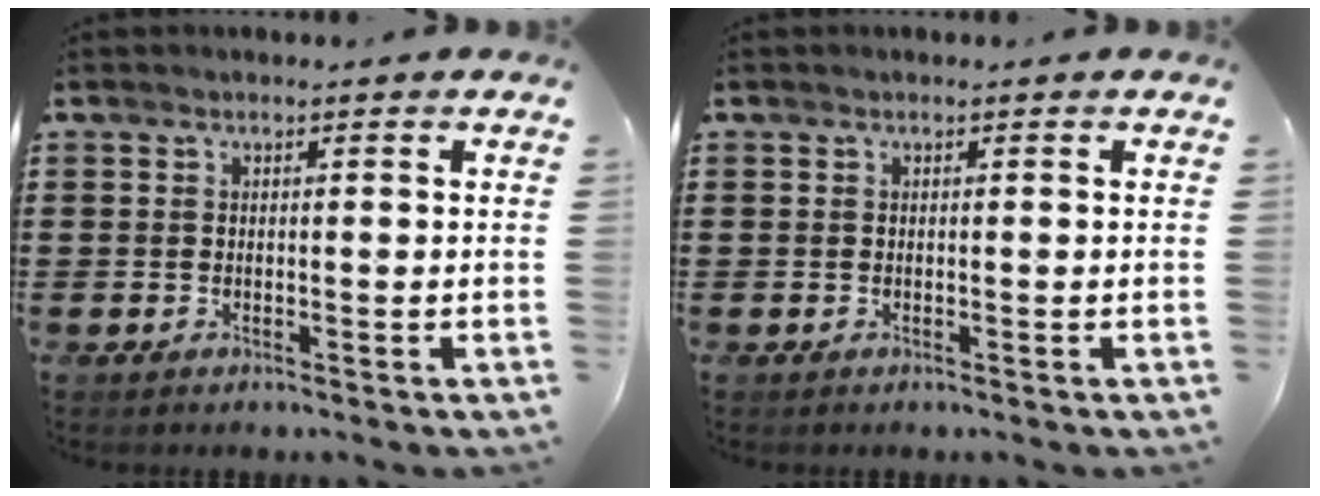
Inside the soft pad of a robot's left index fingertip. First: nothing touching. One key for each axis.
{"total": 0.0}